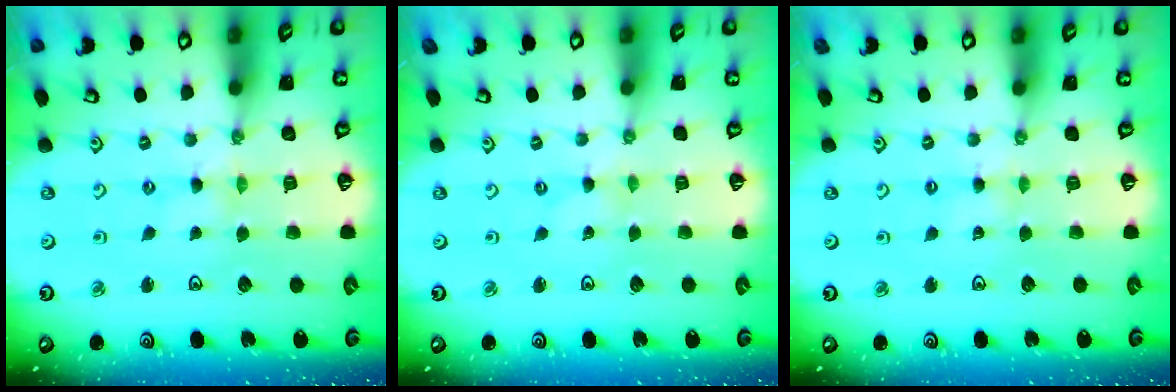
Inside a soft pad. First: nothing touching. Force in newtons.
{"total": 0.0}
{"total": 2.8, "press": 2.8, "slide": 0.3}